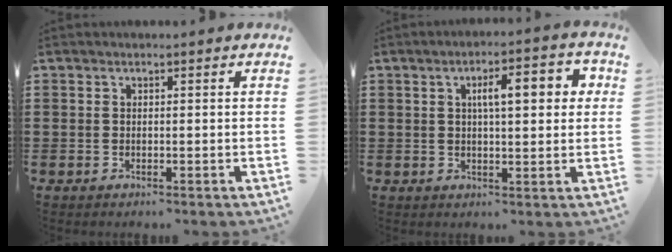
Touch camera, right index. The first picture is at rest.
{"total": 6.7, "force": [1.7, 2.1, 6.1], "torque": [-0.097, 0.002, 0.020]}